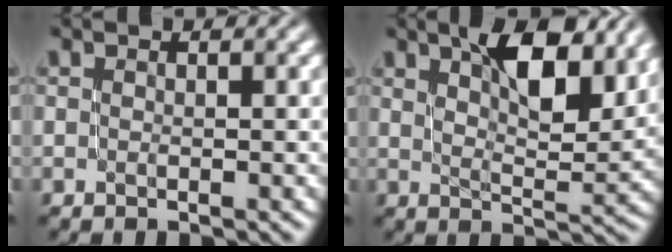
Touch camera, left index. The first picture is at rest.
{"total": 8.3, "force": [4.3, 3.0, 6.4], "torque": [-0.096, 0.003, 0.071]}